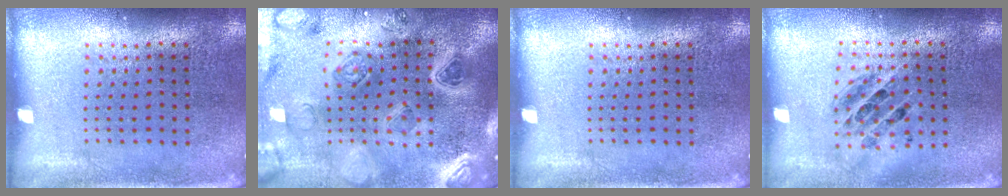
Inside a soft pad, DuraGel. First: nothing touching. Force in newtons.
{"total": 3.4, "press": 3.3, "slide": 1.0}
{"total": 0.0}
{"total": 1.4, "press": 1.3, "slide": 0.7}